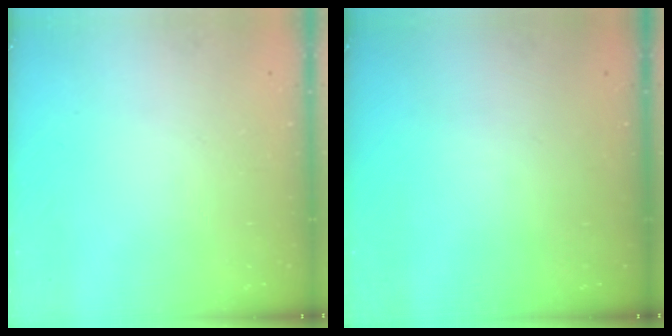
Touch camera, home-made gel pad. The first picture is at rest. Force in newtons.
{"total": 0.0}